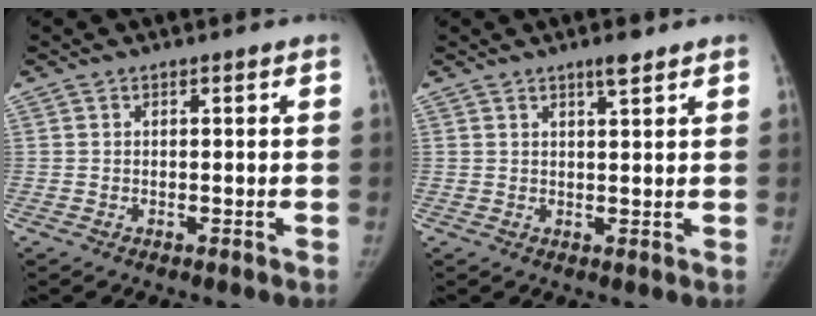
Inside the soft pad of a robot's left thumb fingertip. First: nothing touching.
{"total": 2.8, "force": [2.1, 0.4, 1.9], "torque": [-0.027, -0.015, 0.034]}